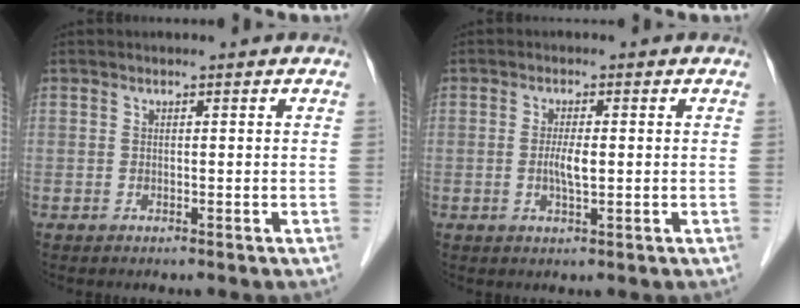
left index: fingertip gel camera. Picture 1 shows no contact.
{"total": 2.8, "force": [-0.2, 0.5, 2.7], "torque": [-0.056, -0.002, -0.003]}